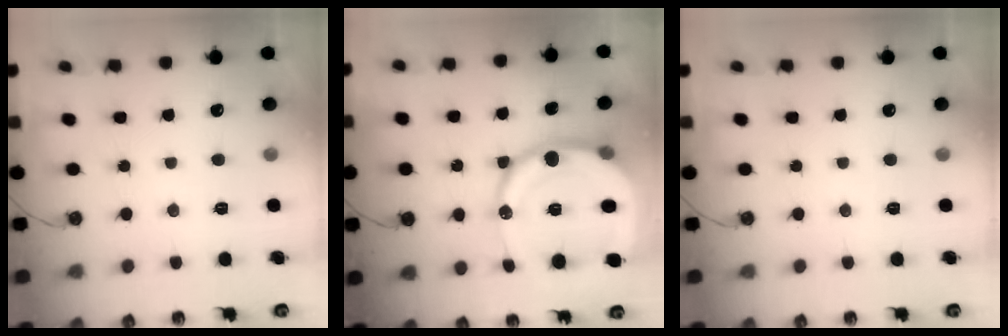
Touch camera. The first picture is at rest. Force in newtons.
{"total": 23.7, "press": 23.4, "slide": 3.8}
{"total": 0.0}